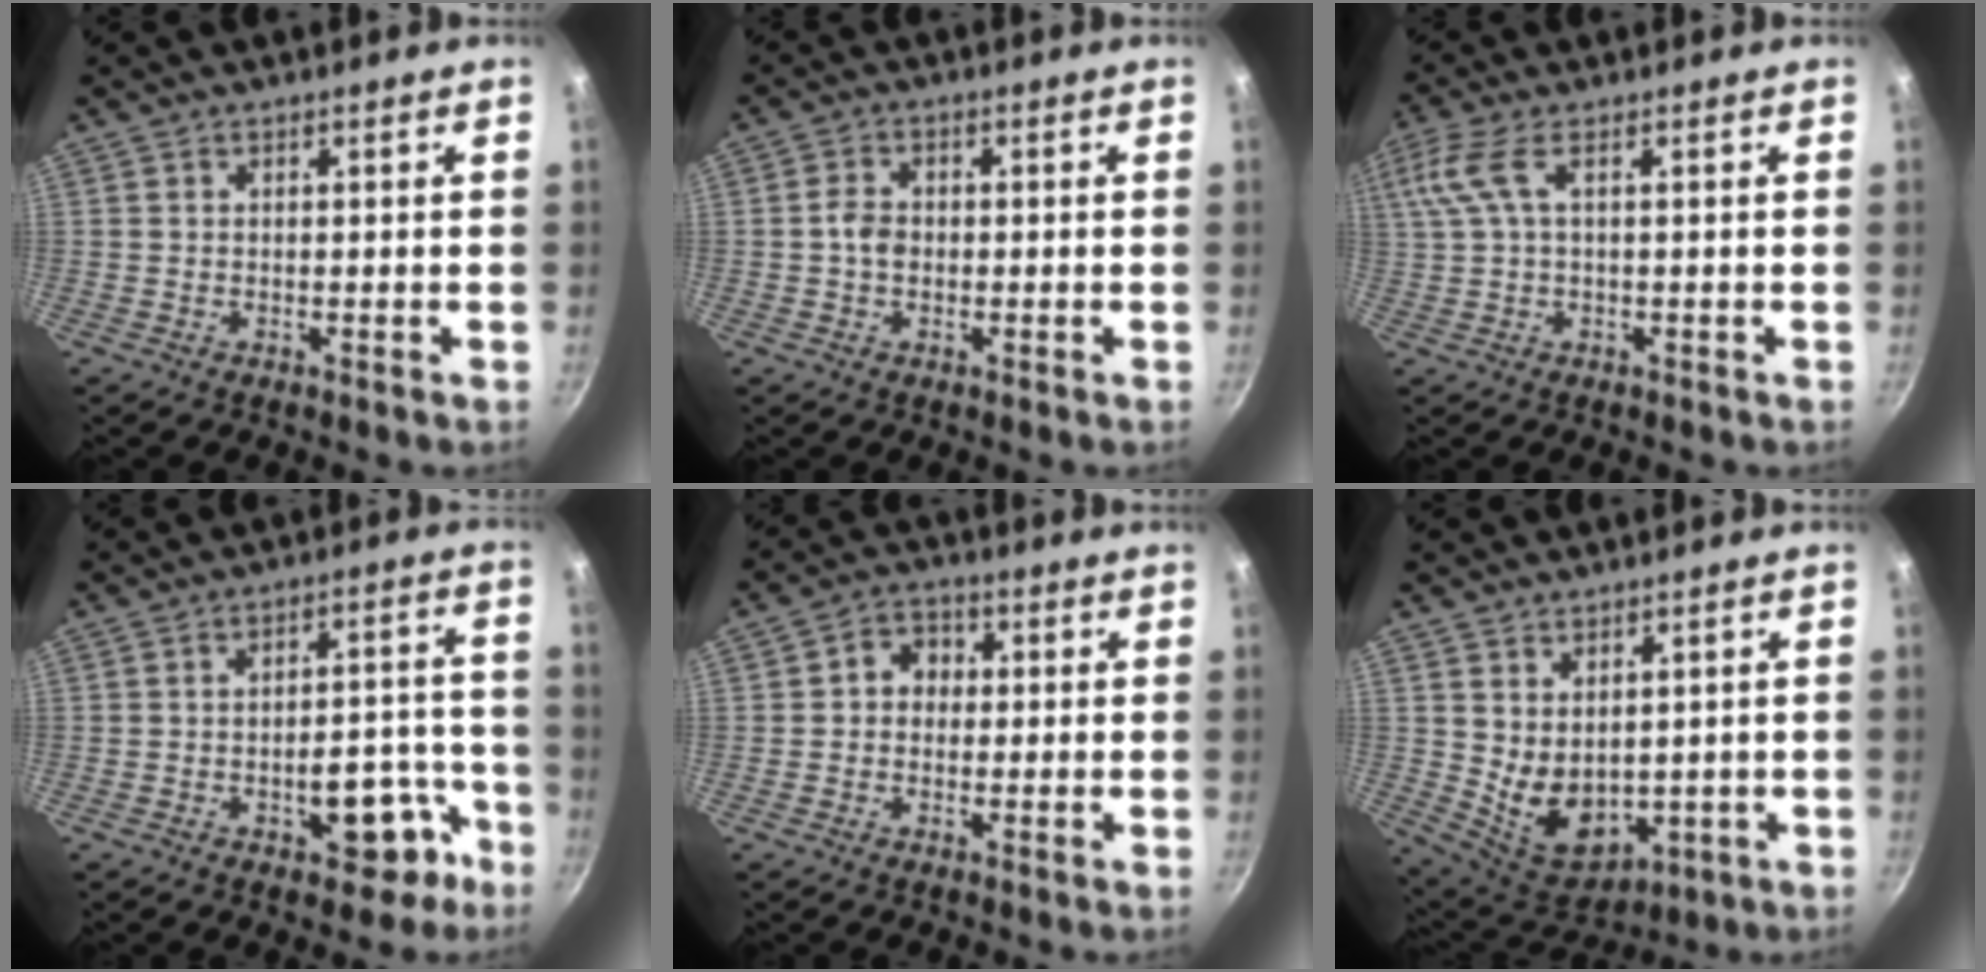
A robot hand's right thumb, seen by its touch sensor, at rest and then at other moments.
{"total": 3.1, "force": [-0.4, 2.3, 2.0], "torque": [-0.033, 0.011, -0.012]}
{"total": 5.8, "force": [1.1, 1.7, 5.5], "torque": [-0.125, 0.011, 0.027]}
{"total": 10.2, "force": [-5.0, 5.4, 7.1], "torque": [-0.044, 0.052, -0.057]}
{"total": 4.7, "force": [0.2, 4.1, 2.4], "torque": [-0.013, 0.009, -0.010]}
{"total": 9.3, "force": [1.3, 6.6, 6.4], "torque": [-0.082, -0.030, 0.050]}